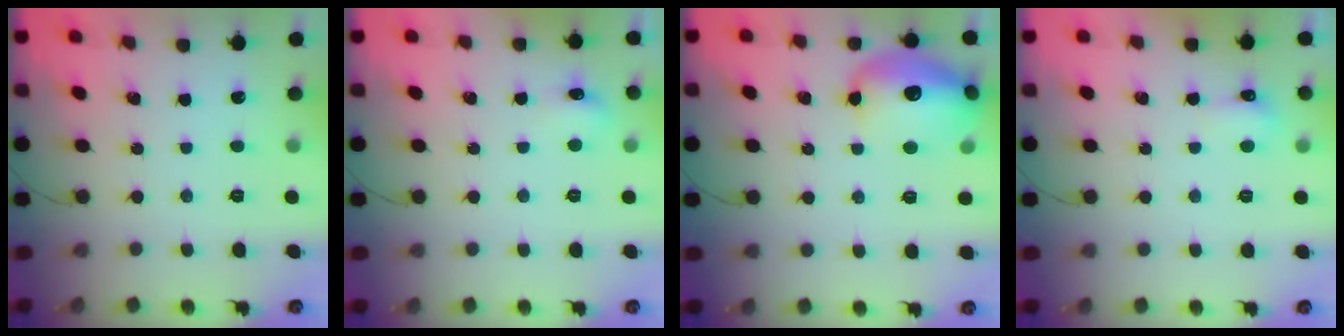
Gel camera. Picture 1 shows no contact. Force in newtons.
{"total": 5.7, "press": 5.6, "slide": 1.4}
{"total": 17.1, "press": 17.1, "slide": 1.3}
{"total": 3.9, "press": 3.8, "slide": 0.9}